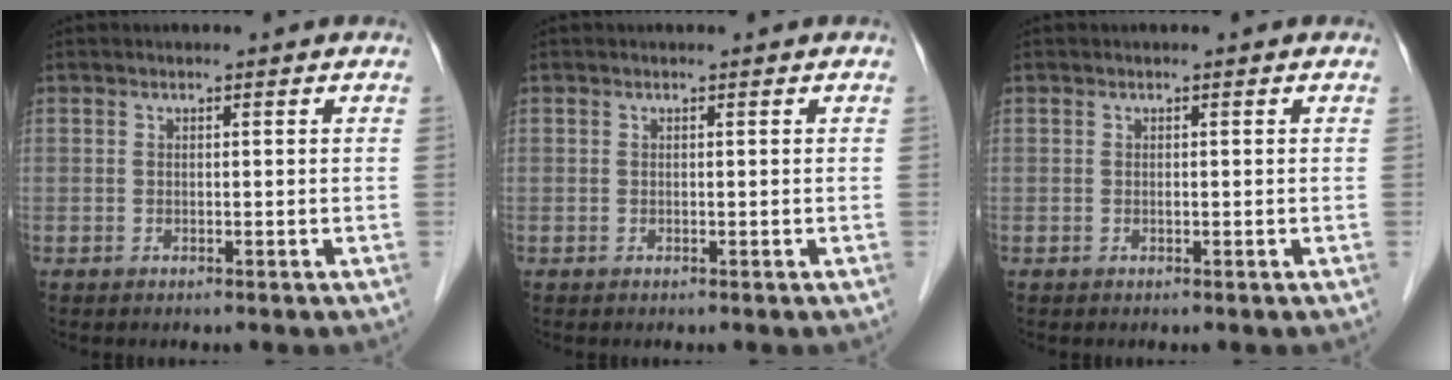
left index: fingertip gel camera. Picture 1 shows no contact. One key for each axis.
{"total": 0.0}
{"total": 0.0}